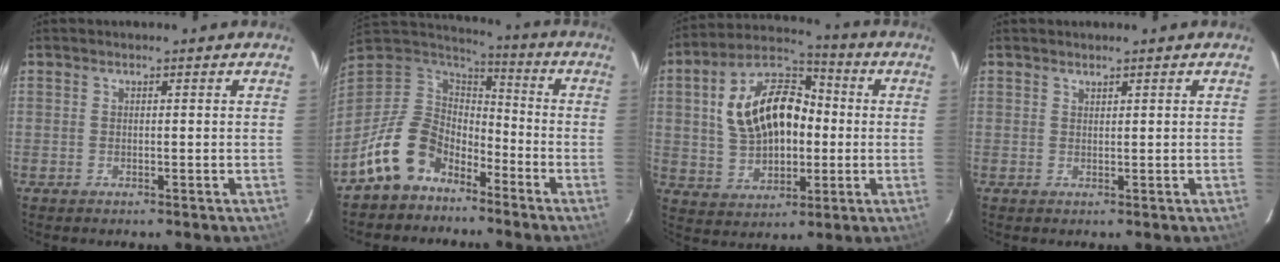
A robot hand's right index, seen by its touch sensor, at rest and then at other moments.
{"total": 13.7, "force": [-8.9, 8.8, 5.6], "torque": [-0.136, 0.020, -0.157]}
{"total": 16.4, "force": [1.2, 10.5, 12.5], "torque": [-0.243, 0.031, 0.030]}
{"total": 0.6, "force": [0.6, 0.1, 0.0], "torque": [0.000, 0.001, 0.012]}